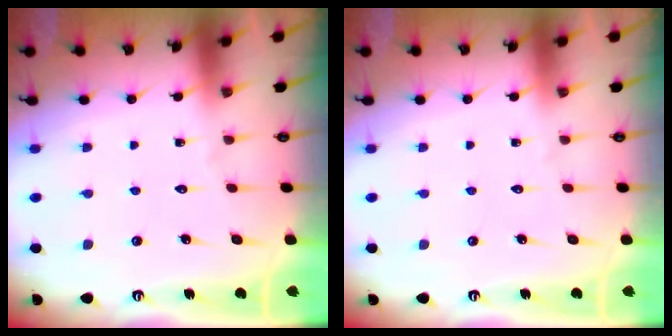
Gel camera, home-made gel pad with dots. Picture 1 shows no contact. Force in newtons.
{"total": 0.0}